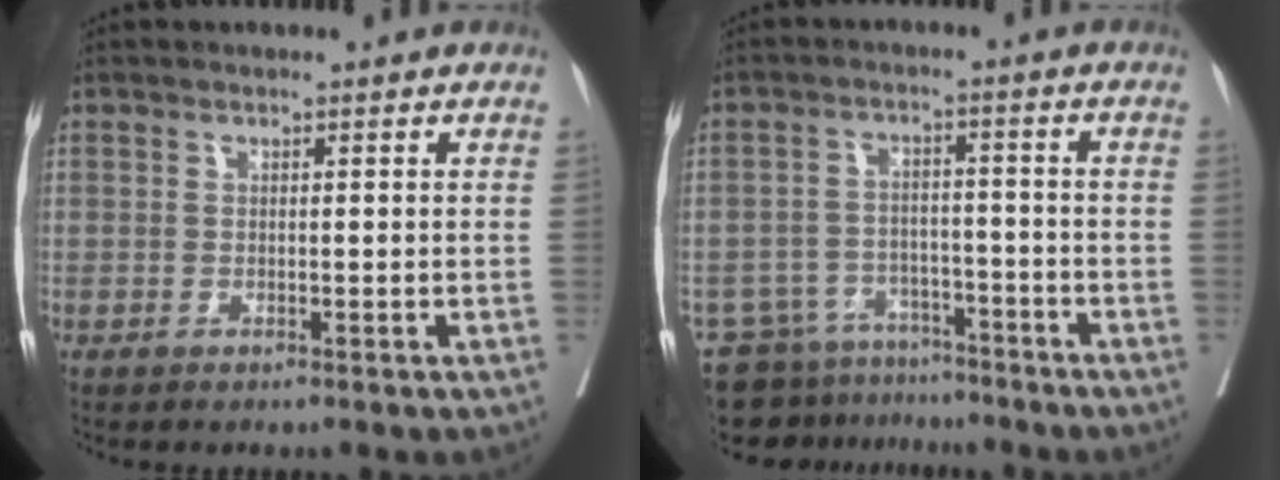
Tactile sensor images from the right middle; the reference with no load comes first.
{"total": 8.7, "force": [-7.6, 4.3, 0.3], "torque": [-0.004, 0.023, -0.114]}